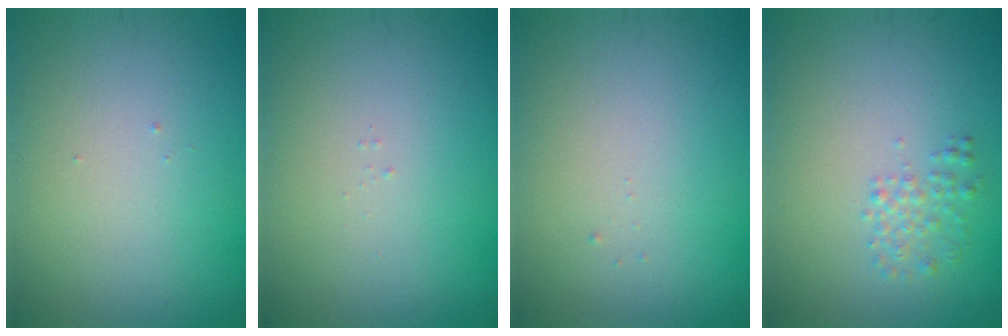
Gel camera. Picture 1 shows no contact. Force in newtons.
{"total": 0.0}
{"total": 0.0}
{"total": 1.5, "press": 1.5, "slide": 0.1}